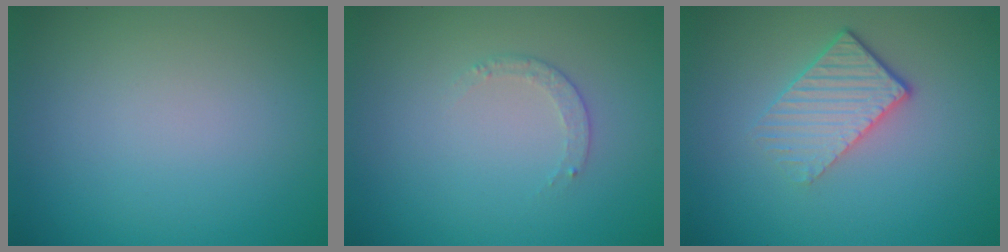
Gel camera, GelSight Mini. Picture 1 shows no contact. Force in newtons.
{"total": 0.8, "press": 0.6, "slide": 0.6}
{"total": 3.4, "press": 2.6, "slide": 2.1}